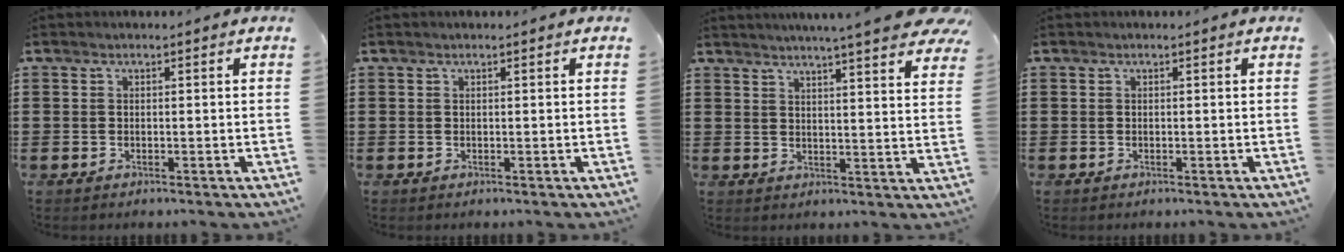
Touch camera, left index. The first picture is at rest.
{"total": 0.0}
{"total": 6.1, "force": [5.4, -0.4, 2.8], "torque": [-0.057, -0.024, 0.091]}
{"total": 0.0}